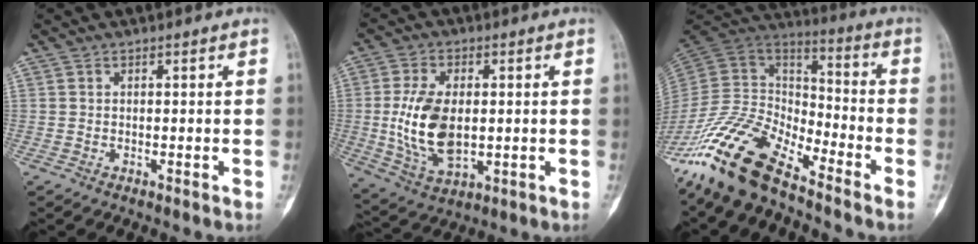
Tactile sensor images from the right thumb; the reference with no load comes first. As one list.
[{"total": 13.3, "force": [-0.1, 7.7, 10.9], "torque": [-0.209, -0.007, 0.010]}, {"total": 16.5, "force": [-12.8, 5.4, 8.9], "torque": [-0.161, 0.076, -0.257]}]